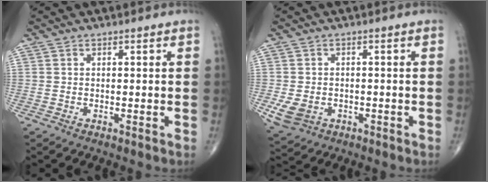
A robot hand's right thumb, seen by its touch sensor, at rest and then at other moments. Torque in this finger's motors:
{"motor_torque": [1.76, 1.10, -0.03, -0.17, 0.04]}